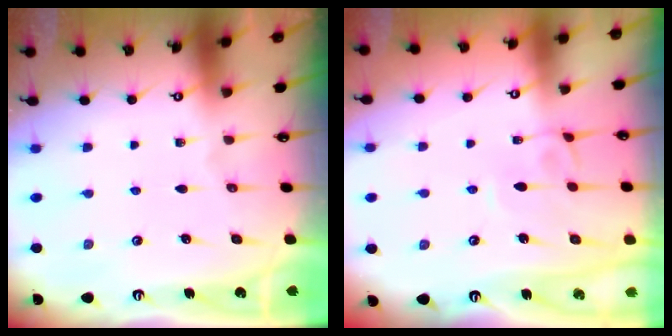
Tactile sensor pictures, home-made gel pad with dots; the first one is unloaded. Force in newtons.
{"total": 2.6, "press": 2.6, "slide": 0.3}